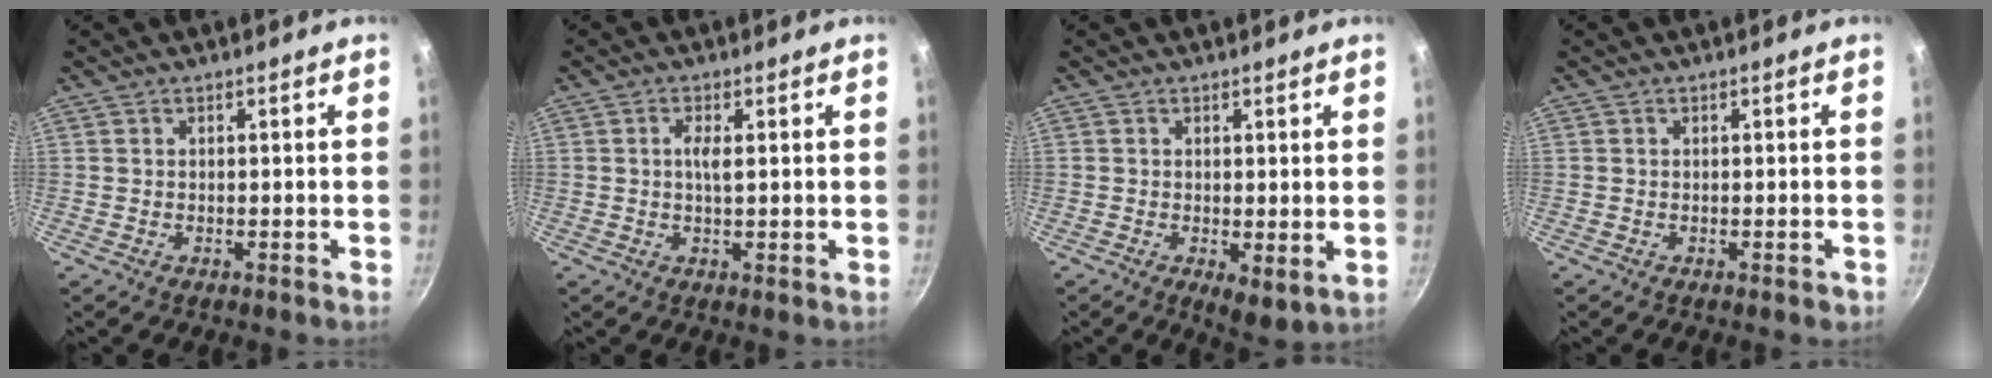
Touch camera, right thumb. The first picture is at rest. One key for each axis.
{"total": 2.7, "fx": 0.6, "fy": 0.7, "fz": 2.6, "tx": -0.049, "ty": -0.001, "tz": 0.008}
{"total": 4.8, "fx": 0.0, "fy": 2.3, "fz": 4.3, "tx": -0.056, "ty": -0.017, "tz": 0.005}
{"total": 1.0, "fx": -0.4, "fy": 0.6, "fz": 0.7, "tx": -0.006, "ty": 0.004, "tz": -0.004}